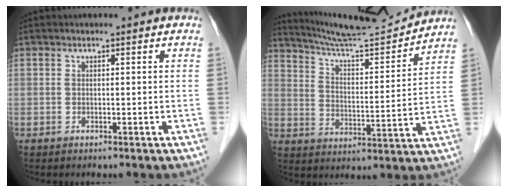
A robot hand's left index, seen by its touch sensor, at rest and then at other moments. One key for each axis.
{"total": 14.6, "fx": 14.1, "fy": -0.3, "fz": 3.7, "tx": -0.071, "ty": -0.009, "tz": 0.223}